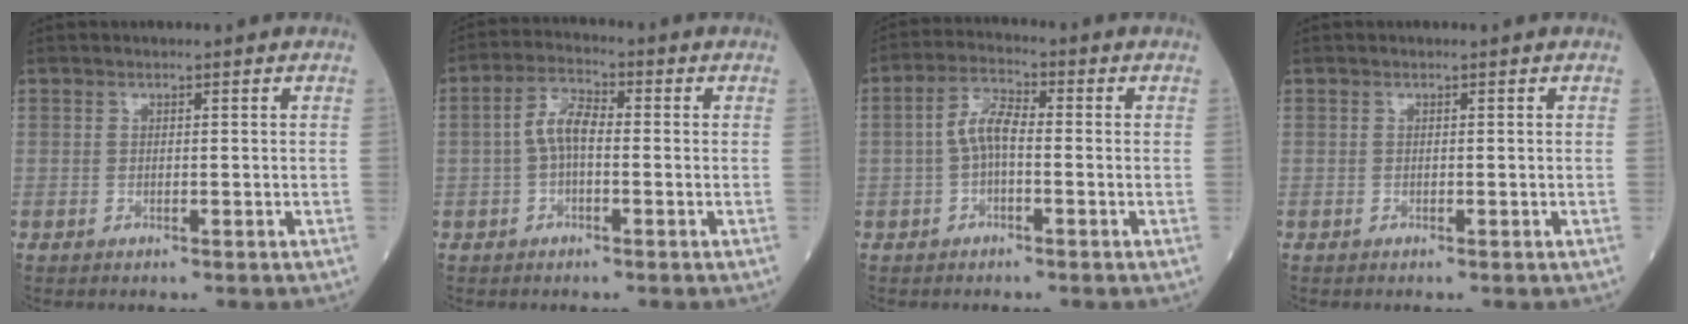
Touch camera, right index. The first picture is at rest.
{"total": 5.0, "force": [-0.3, 2.1, 4.6], "torque": [-0.090, 0.014, -0.010]}
{"total": 5.1, "force": [-0.7, 1.6, 4.8], "torque": [-0.095, 0.014, -0.017]}
{"total": 0.0}